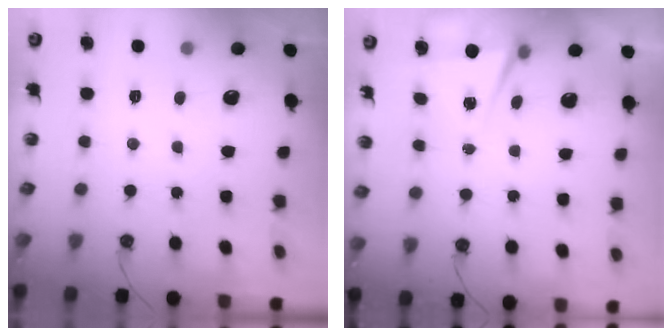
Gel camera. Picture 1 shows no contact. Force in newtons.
{"total": 1.9, "press": 1.4, "slide": 1.3}